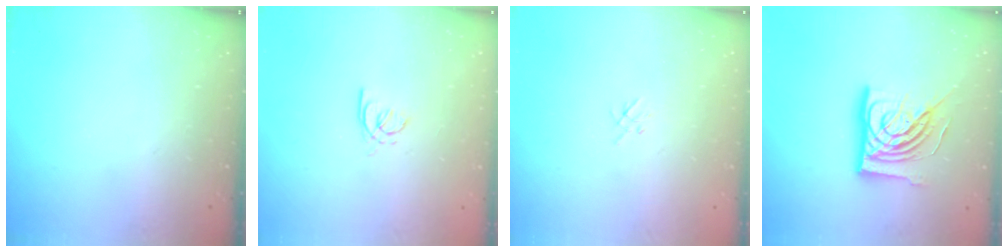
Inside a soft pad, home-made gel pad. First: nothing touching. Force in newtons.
{"total": 1.4, "press": 1.3, "slide": 0.4}
{"total": 2.2, "press": 2.2, "slide": 0.5}
{"total": 15.7, "press": 15.7, "slide": 1.5}